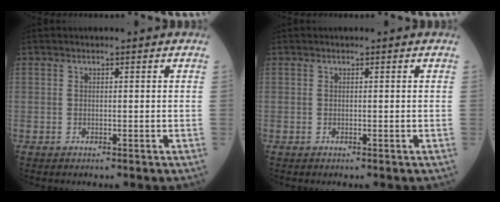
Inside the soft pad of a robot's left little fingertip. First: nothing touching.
{"total": 0.0}